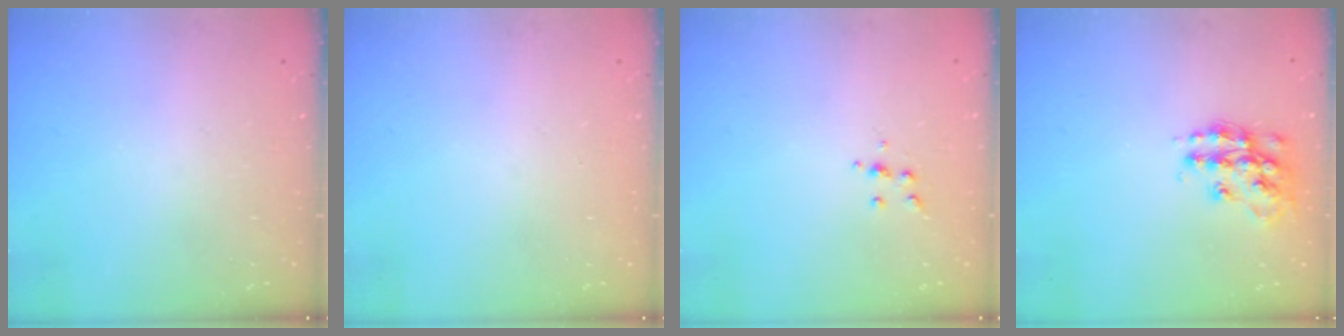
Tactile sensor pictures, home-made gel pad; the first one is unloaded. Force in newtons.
{"total": 0.0}
{"total": 4.0, "press": 3.9, "slide": 0.9}
{"total": 13.7, "press": 13.7, "slide": 0.9}